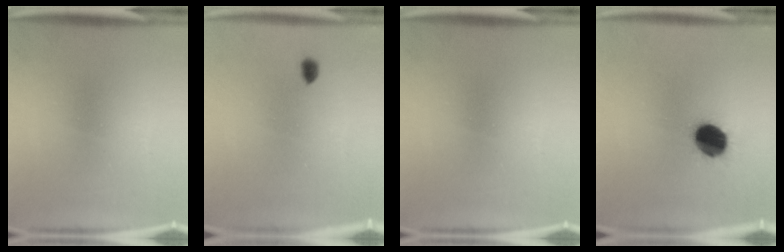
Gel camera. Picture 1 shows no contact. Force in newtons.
{"total": 2.1}
{"total": 0.0}
{"total": 10.7}